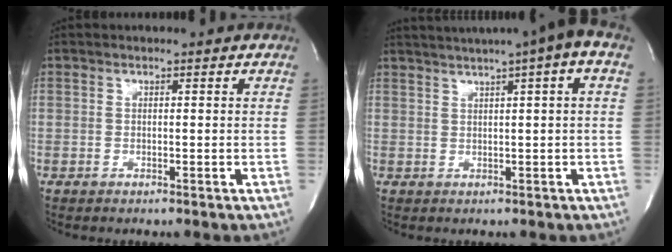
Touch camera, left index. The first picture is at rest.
{"total": 10.1, "force": [6.2, -0.1, 8.0], "torque": [-0.127, 0.032, 0.077]}